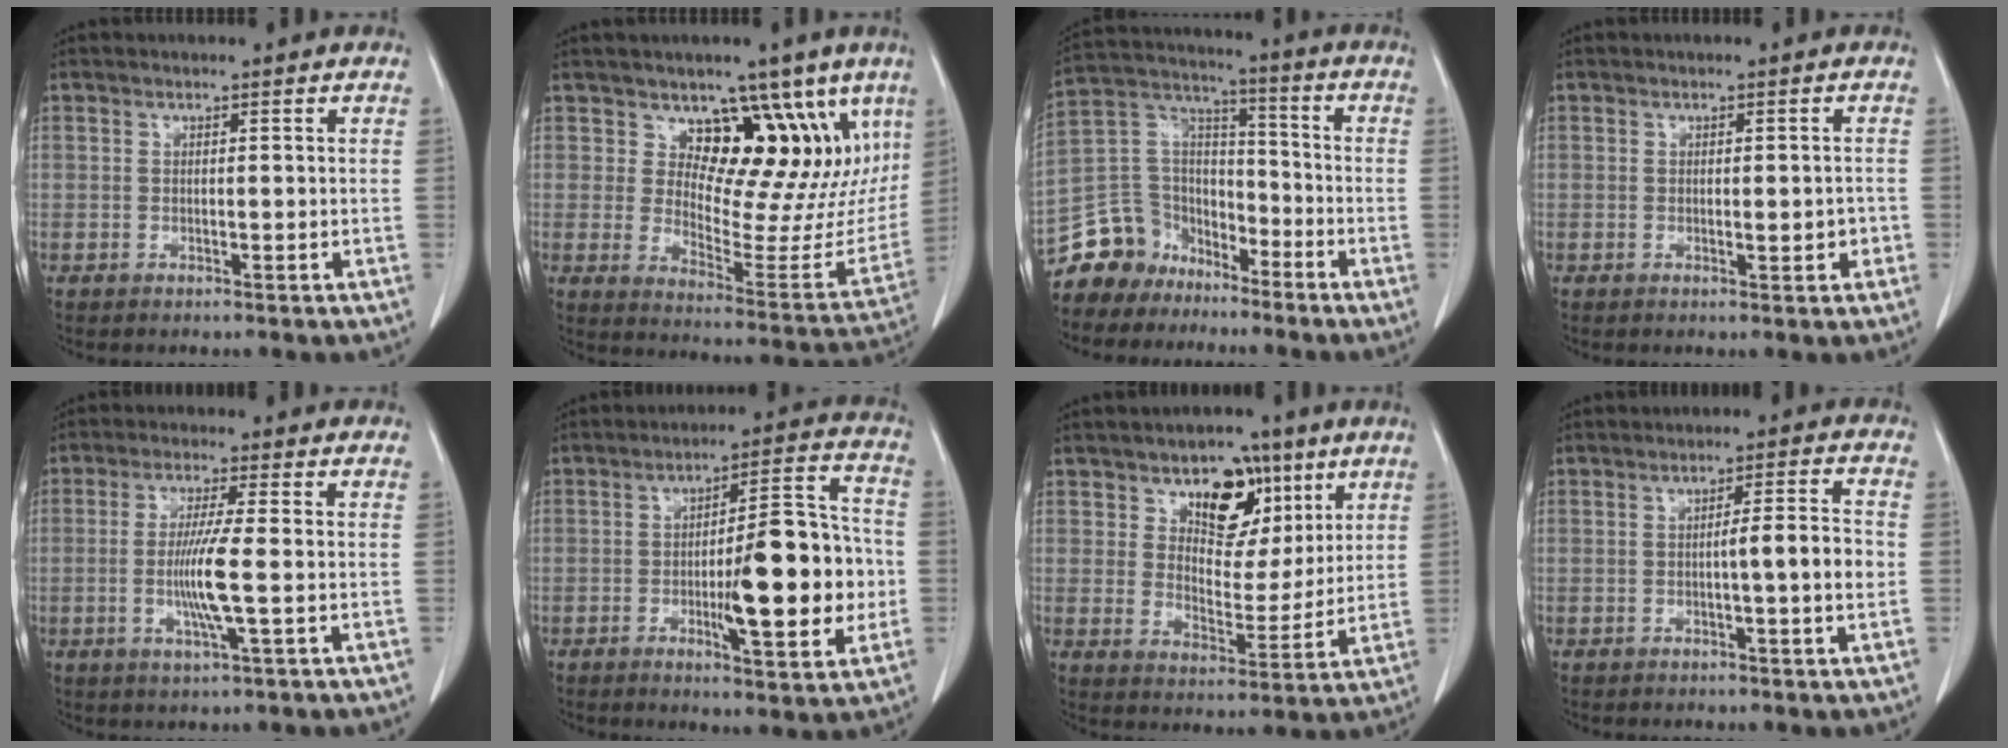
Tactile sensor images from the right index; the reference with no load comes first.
{"total": 14.4, "force": [8.8, 8.0, 8.1], "torque": [-0.087, -0.009, 0.129]}
{"total": 11.1, "force": [-8.6, 7.1, 0.2], "torque": [-0.010, 0.071, -0.160]}
{"total": 2.1, "force": [-0.4, 0.8, 1.9], "torque": [-0.025, 0.000, -0.001]}
{"total": 7.1, "force": [-1.1, -0.4, 7.0], "torque": [-0.138, -0.011, -0.021]}
{"total": 15.4, "force": [-2.4, 3.3, 14.8], "torque": [-0.214, 0.017, -0.031]}
{"total": 10.0, "force": [5.5, 6.0, 5.8], "torque": [-0.081, 0.008, 0.091]}
{"total": 5.7, "force": [-0.8, -0.2, 5.6], "torque": [-0.080, 0.006, -0.013]}